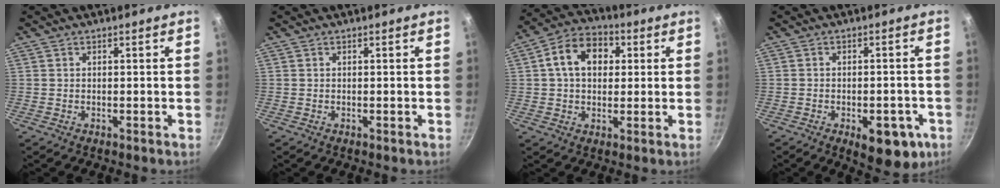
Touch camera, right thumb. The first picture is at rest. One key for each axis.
{"total": 0.0}
{"total": 11.0, "fx": 2.3, "fy": 8.0, "fz": 7.2, "tx": -0.093, "ty": 0.018, "tz": 0.023}
{"total": 10.3, "fx": -4.1, "fy": 5.2, "fz": 7.9, "tx": -0.059, "ty": 0.014, "tz": -0.045}